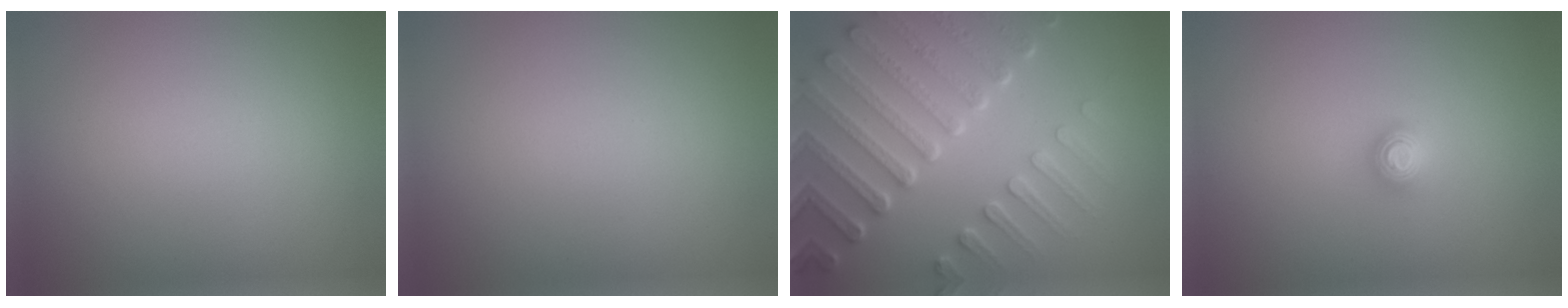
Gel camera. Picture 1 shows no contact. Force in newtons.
{"total": 0.0}
{"total": 8.1, "press": 6.0, "slide": 5.4}
{"total": 1.2, "press": 1.2, "slide": 0.3}